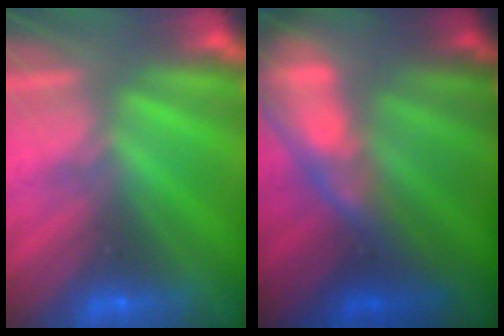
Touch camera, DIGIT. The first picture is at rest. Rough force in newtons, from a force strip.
{"total": 7.3}